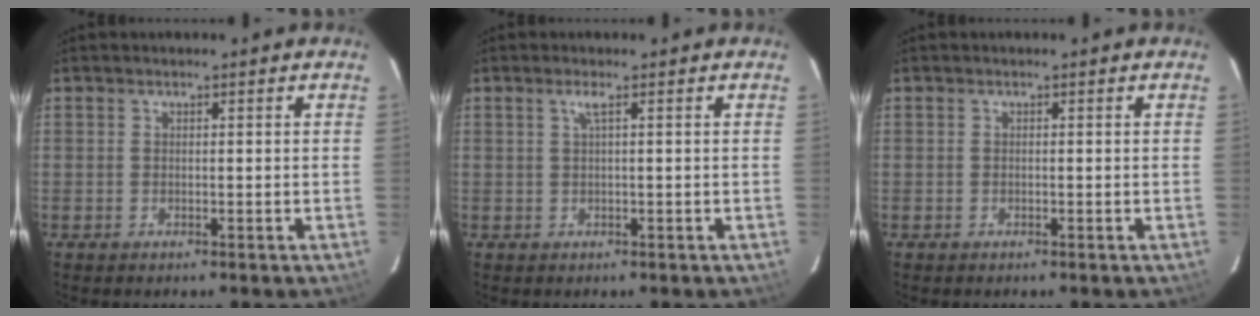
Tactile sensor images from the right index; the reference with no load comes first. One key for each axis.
{"total": 1.3, "fx": 0.4, "fy": -0.4, "fz": 1.2, "tx": -0.018, "ty": 0.002, "tz": 0.007}
{"total": 0.0}